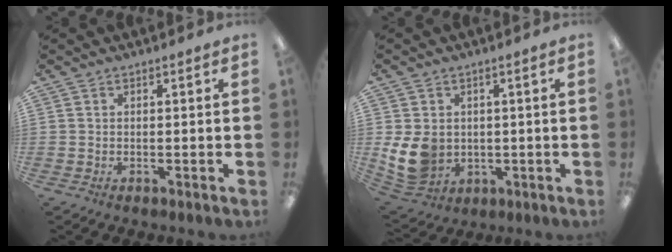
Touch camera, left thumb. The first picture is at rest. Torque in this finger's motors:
{"motor_torque": [0.63, 2.04, 0.50, -0.37, 0.08]}